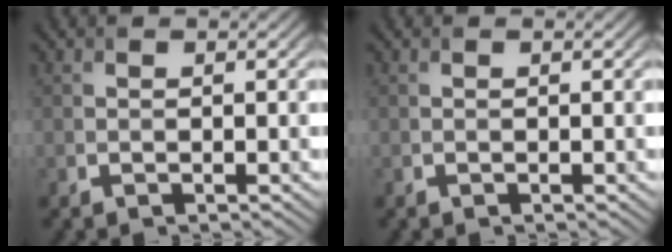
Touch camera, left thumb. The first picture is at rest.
{"total": 0.0}